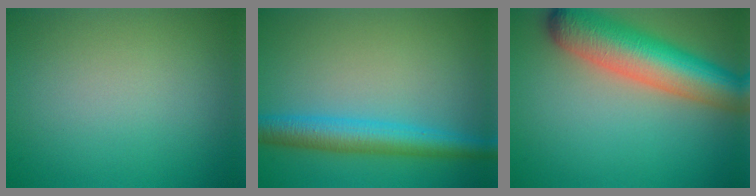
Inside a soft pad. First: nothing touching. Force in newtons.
{"total": 4.9, "press": 4.9, "slide": 0.3}
{"total": 9.1, "press": 9.1, "slide": 0.4}